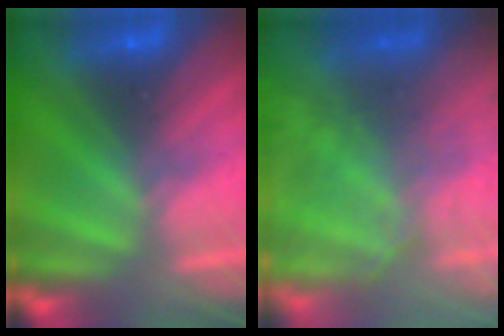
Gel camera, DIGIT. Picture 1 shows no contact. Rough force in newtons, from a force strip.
{"total": 11.4}